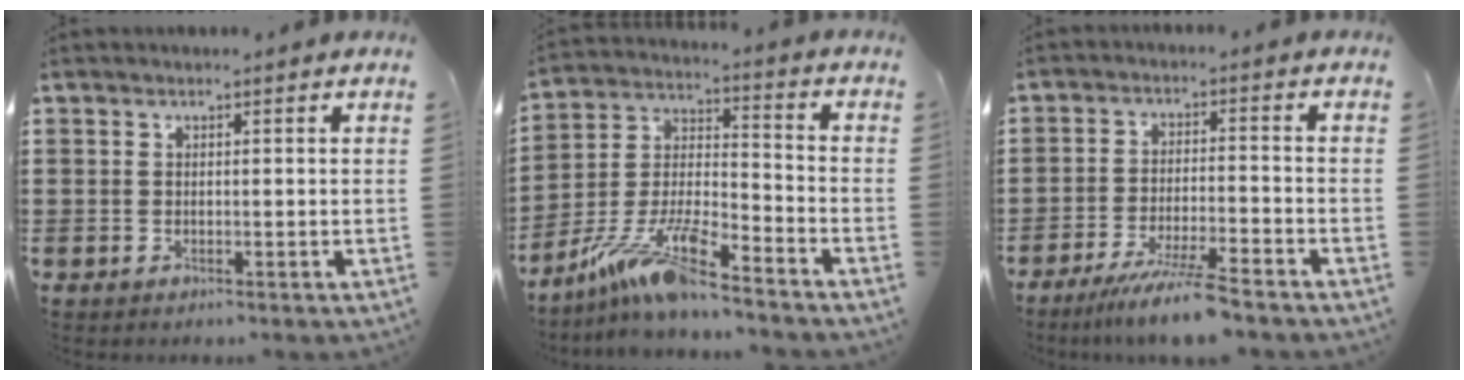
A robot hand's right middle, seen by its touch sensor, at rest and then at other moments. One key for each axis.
{"total": 11.4, "fx": -9.1, "fy": 1.3, "fz": 6.7, "tx": -0.149, "ty": 0.002, "tz": -0.184}
{"total": 6.5, "fx": -5.5, "fy": -0.4, "fz": 3.5, "tx": -0.072, "ty": -0.022, "tz": -0.102}